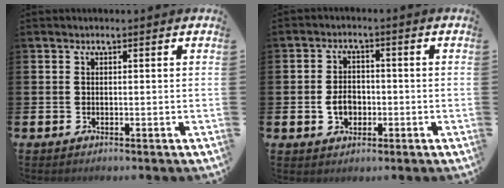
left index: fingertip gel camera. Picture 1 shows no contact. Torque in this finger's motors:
{"motor_torque": [0.67, -0.09, 0.09, 0.12]}